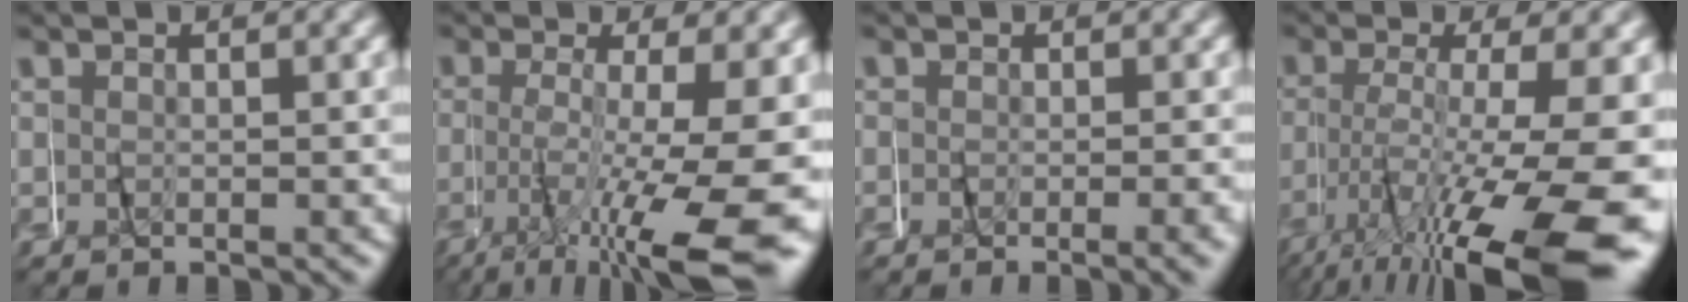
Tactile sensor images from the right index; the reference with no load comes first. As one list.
[{"total": 9.3, "force": [-2.9, 2.7, 8.4], "torque": [-0.115, -0.017, -0.032]}, {"total": 1.0, "force": [-0.7, 0.3, 0.7], "torque": [-0.005, -0.004, -0.010]}, {"total": 10.7, "force": [-4.7, 3.4, 9.0], "torque": [-0.136, -0.018, -0.058]}]